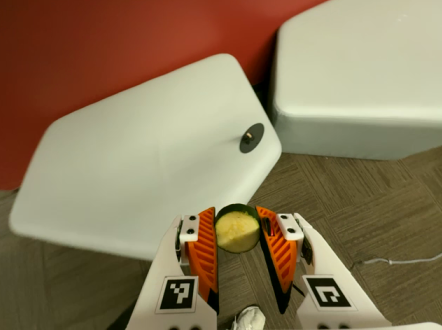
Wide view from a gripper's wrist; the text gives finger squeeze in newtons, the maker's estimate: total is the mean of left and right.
{"total": 12.1, "left": 12.8, "right": 11.4}